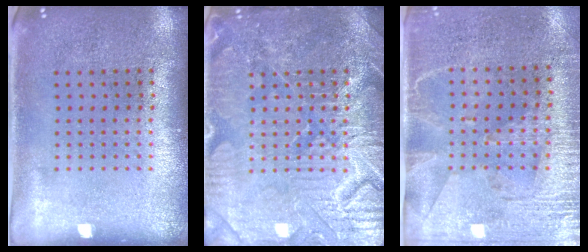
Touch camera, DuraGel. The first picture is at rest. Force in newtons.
{"total": 6.7, "press": 6.7, "slide": 0.9}
{"total": 2.9, "press": 2.6, "slide": 1.4}